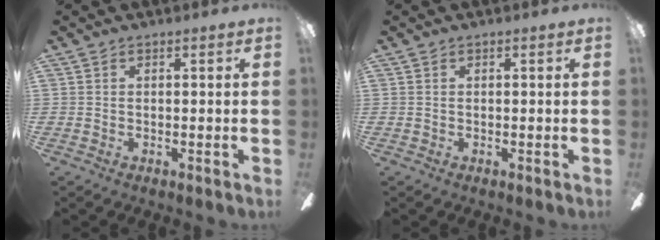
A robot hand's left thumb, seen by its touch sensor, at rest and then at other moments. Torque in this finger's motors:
{"motor_torque": [0.00, 0.00, -0.07, 0.07, 0.00]}